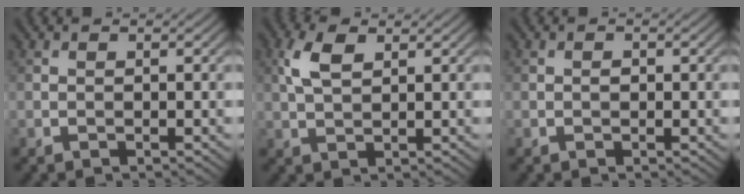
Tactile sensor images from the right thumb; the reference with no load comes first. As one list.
[{"total": 4.3, "force": [1.7, 2.1, 3.3], "torque": [-0.081, 0.009, 0.034]}, {"total": 0.7, "force": [0.0, 0.6, 0.4], "torque": [-0.006, -0.002, -0.003]}]